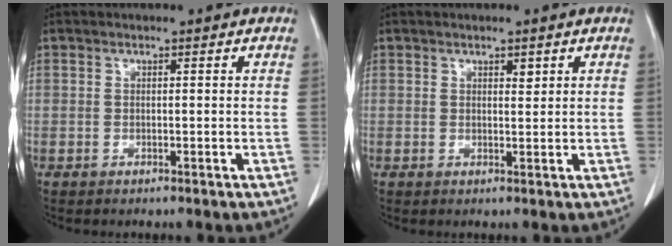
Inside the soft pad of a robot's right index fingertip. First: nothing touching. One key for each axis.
{"total": 1.1, "fx": 0.7, "fy": 0.4, "fz": 0.8, "tx": -0.011, "ty": -0.004, "tz": 0.010}